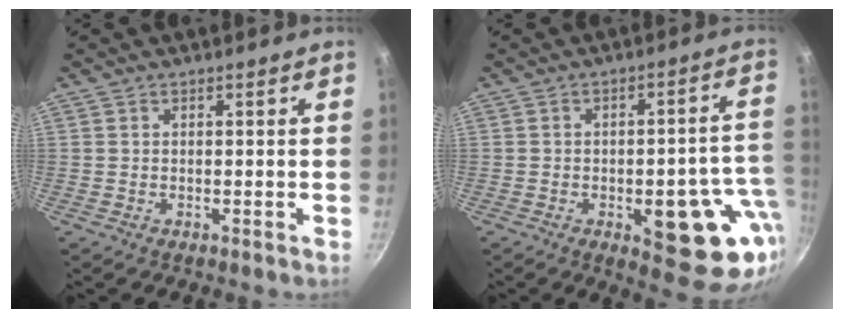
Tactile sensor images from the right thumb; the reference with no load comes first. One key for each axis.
{"total": 17.1, "fx": -4.6, "fy": 7.5, "fz": 14.7, "tx": -0.125, "ty": 0.021, "tz": -0.055}